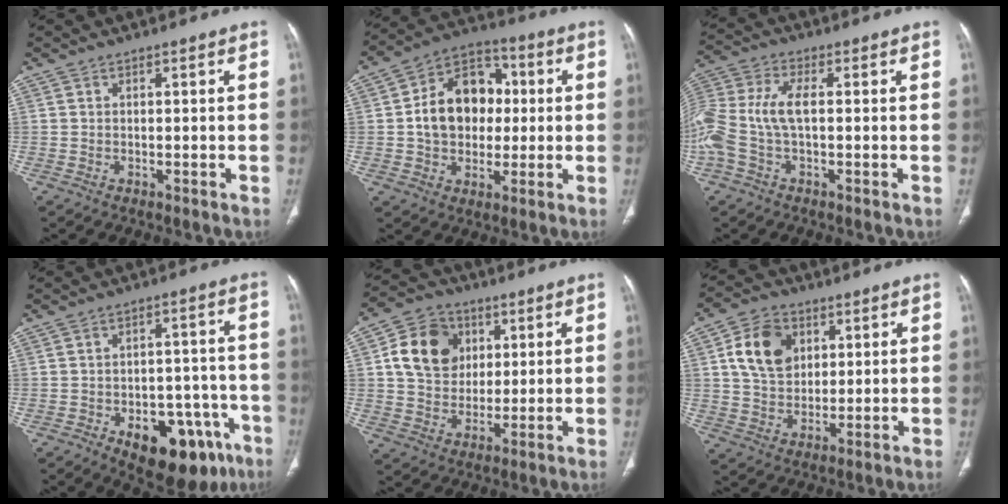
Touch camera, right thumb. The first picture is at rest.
{"total": 15.1, "force": [0.7, 11.4, 9.8], "torque": [-0.123, 0.024, 0.009]}
{"total": 12.3, "force": [-0.8, 5.8, 10.9], "torque": [-0.268, 0.024, -0.016]}
{"total": 16.7, "force": [-8.2, 9.2, 11.4], "torque": [-0.110, 0.046, -0.099]}
{"total": 13.1, "force": [3.5, 10.7, 6.6], "torque": [-0.094, -0.002, 0.061]}
{"total": 11.1, "force": [3.6, 8.2, 6.6], "torque": [-0.095, -0.005, 0.066]}